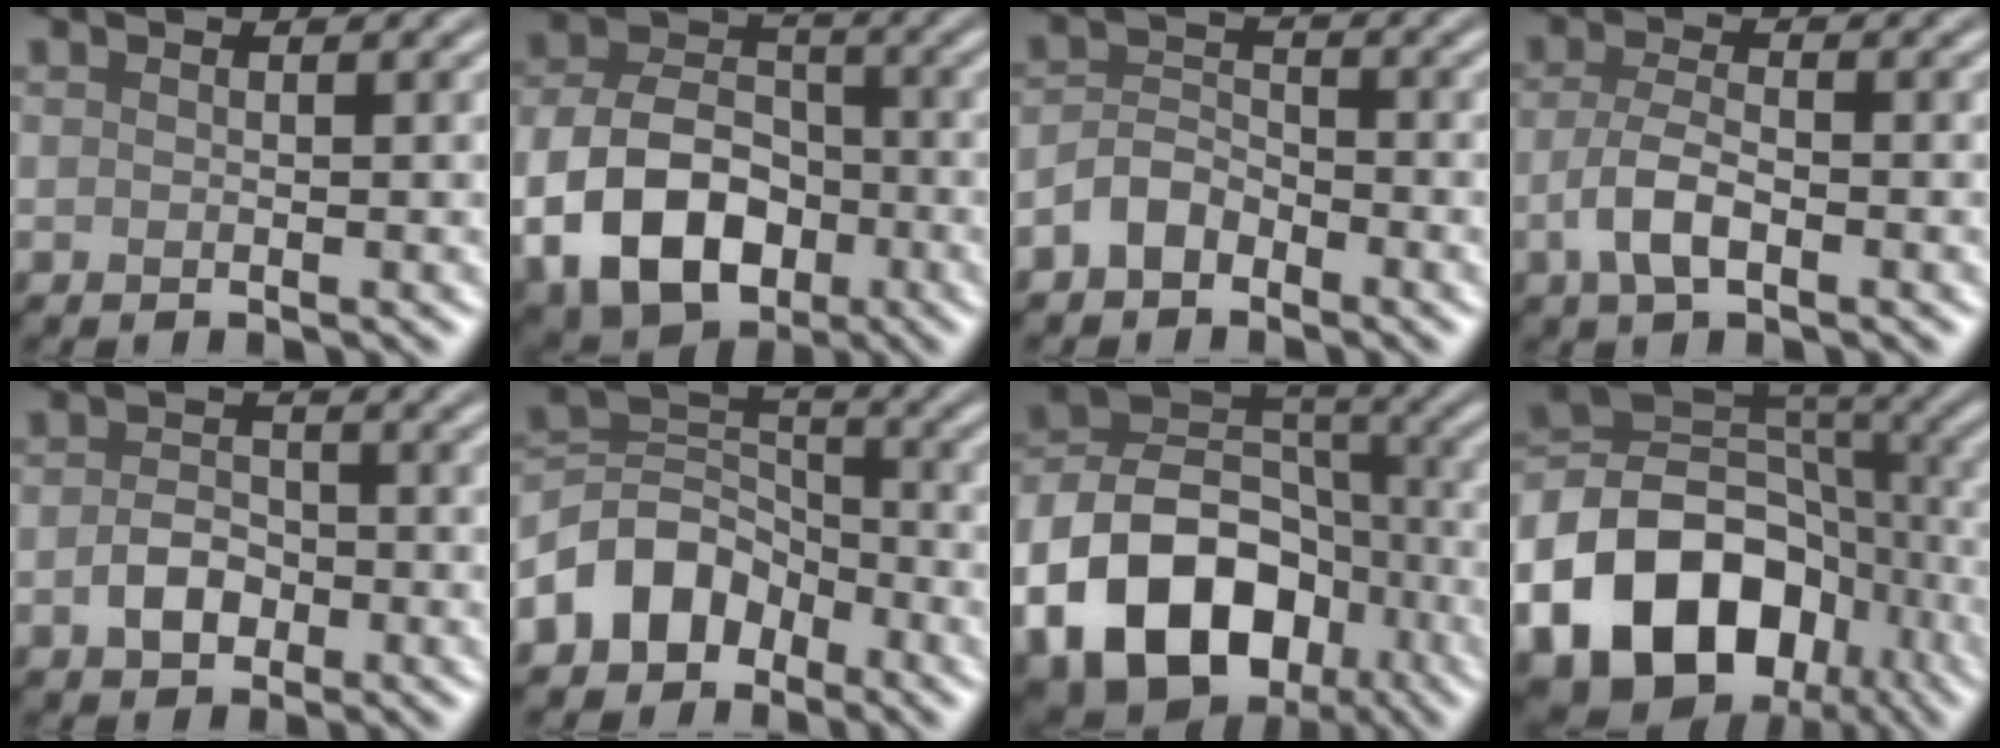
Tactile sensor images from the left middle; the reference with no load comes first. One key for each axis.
{"total": 9.9, "fx": -3.1, "fy": 6.9, "fz": 6.4, "tx": -0.129, "ty": -0.008, "tz": -0.062}
{"total": 2.8, "fx": -1.8, "fy": 1.7, "fz": 1.3, "tx": -0.024, "ty": 0.012, "tz": -0.041}
{"total": 3.3, "fx": -1.2, "fy": 1.4, "fz": 2.8, "tx": -0.060, "ty": 0.001, "tz": -0.028}
{"total": 2.8, "fx": -1.0, "fy": 2.0, "fz": 1.7, "tx": -0.032, "ty": 0.003, "tz": -0.023}
{"total": 5.8, "fx": -3.3, "fy": 4.2, "fz": 2.1, "tx": -0.025, "ty": 0.008, "tz": -0.076}
{"total": 13.7, "fx": -5.9, "fy": 9.8, "fz": 7.6, "tx": -0.157, "ty": -0.003, "tz": -0.105}
{"total": 18.3, "fx": -8.5, "fy": 13.8, "fz": 8.4, "tx": -0.159, "ty": -0.022, "tz": -0.147}